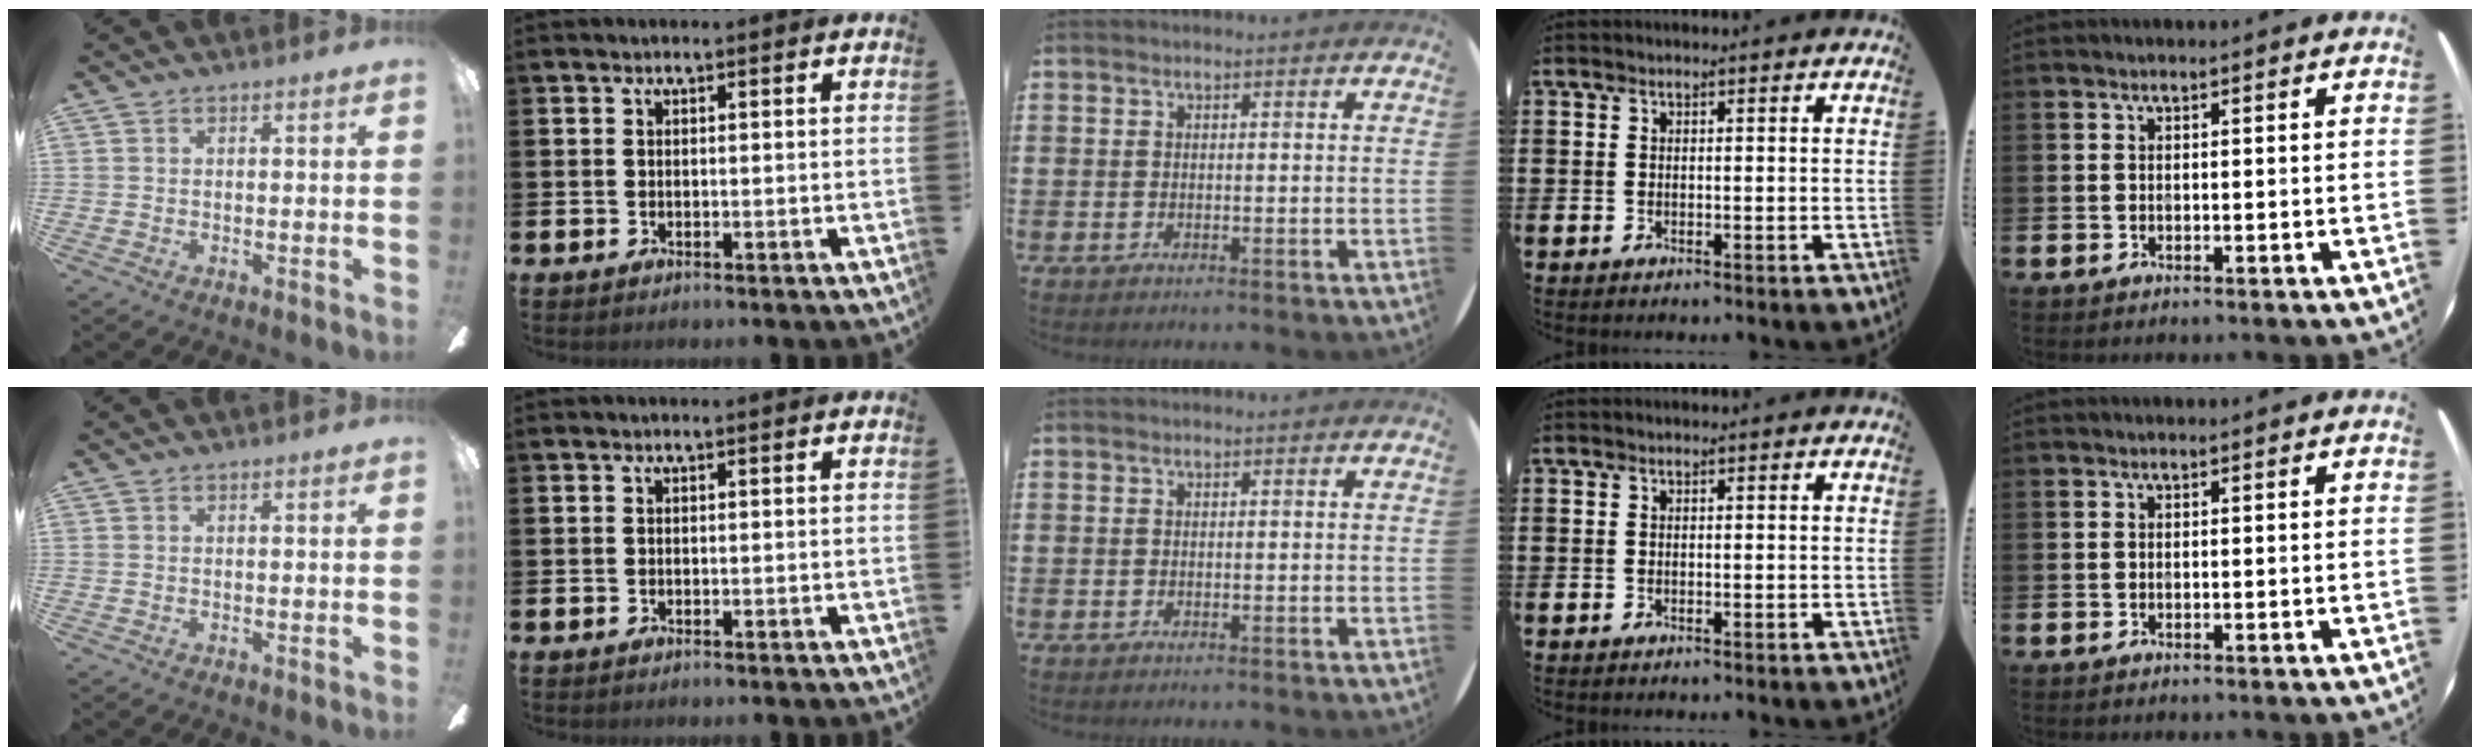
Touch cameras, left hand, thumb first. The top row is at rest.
{}